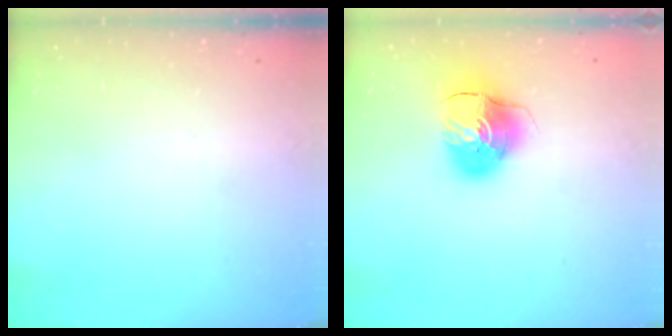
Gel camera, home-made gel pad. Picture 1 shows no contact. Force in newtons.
{"total": 8.9, "press": 8.9, "slide": 1.2}